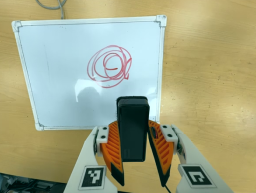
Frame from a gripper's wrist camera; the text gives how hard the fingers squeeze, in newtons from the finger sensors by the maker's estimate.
{"total": 7.2, "left": 5.5, "right": 9.0}